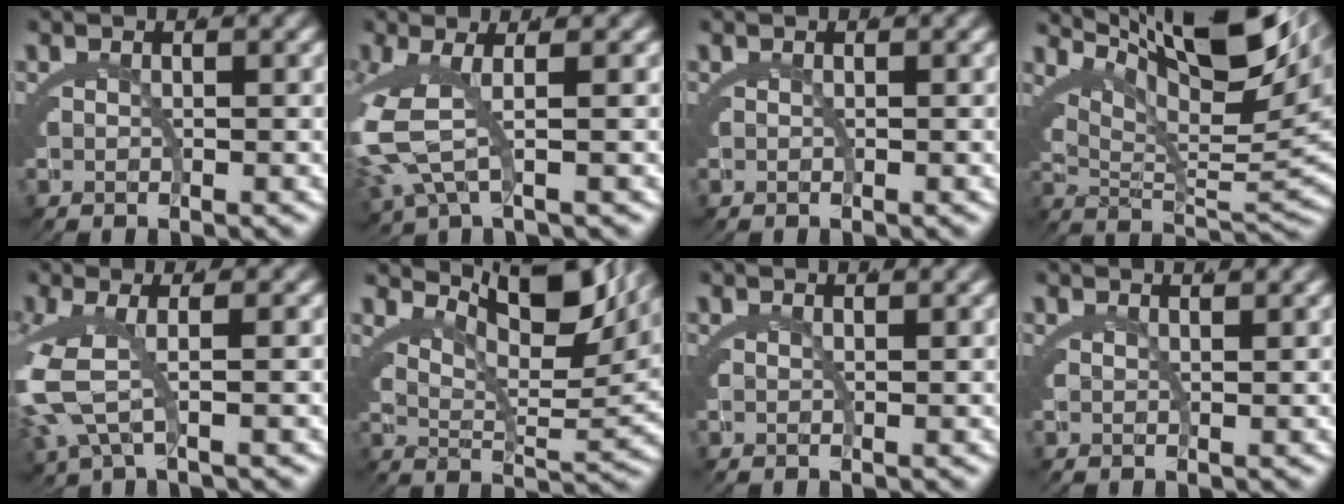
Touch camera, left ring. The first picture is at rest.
{"total": 5.3, "force": [0.2, 1.9, 4.9], "torque": [-0.131, -0.016, 0.017]}
{"total": 0.0}
{"total": 13.7, "force": [6.9, 4.8, 10.9], "torque": [-0.150, 0.023, 0.100]}
{"total": 4.8, "force": [0.0, 1.5, 4.5], "torque": [-0.124, -0.017, 0.015]}
{"total": 8.8, "force": [5.8, 2.2, 6.2], "torque": [-0.076, 0.015, 0.086]}
{"total": 1.2, "force": [0.8, -0.8, 0.5], "torque": [-0.008, -0.004, 0.016]}
{"total": 1.7, "force": [1.4, -0.7, 0.8], "torque": [-0.010, -0.002, 0.024]}